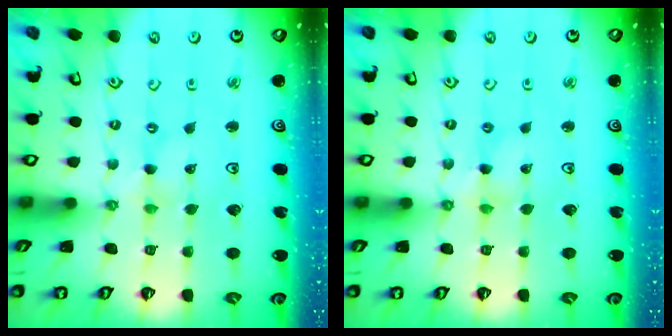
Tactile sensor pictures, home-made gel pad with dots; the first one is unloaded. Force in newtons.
{"total": 2.0, "press": 2.0, "slide": 0.3}